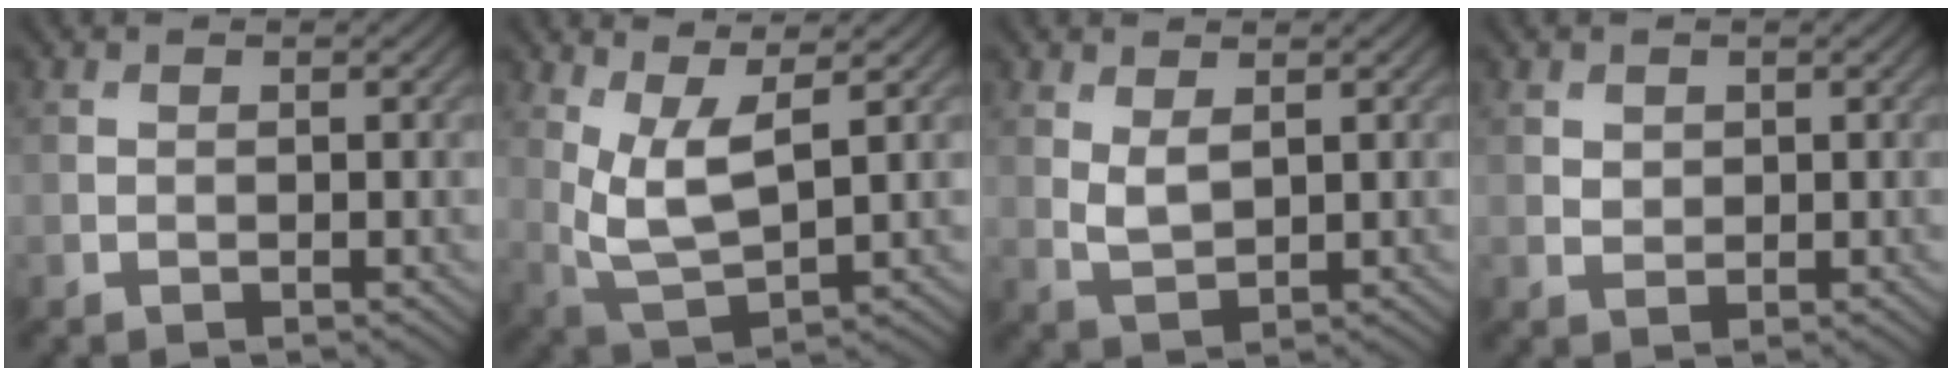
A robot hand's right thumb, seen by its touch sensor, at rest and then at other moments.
{"total": 6.8, "force": [2.5, 2.5, 5.8], "torque": [-0.135, -0.004, 0.056]}
{"total": 2.7, "force": [1.3, 1.2, 2.0], "torque": [-0.052, -0.007, 0.033]}
{"total": 1.3, "force": [0.7, 1.0, 0.5], "torque": [-0.012, -0.003, 0.016]}